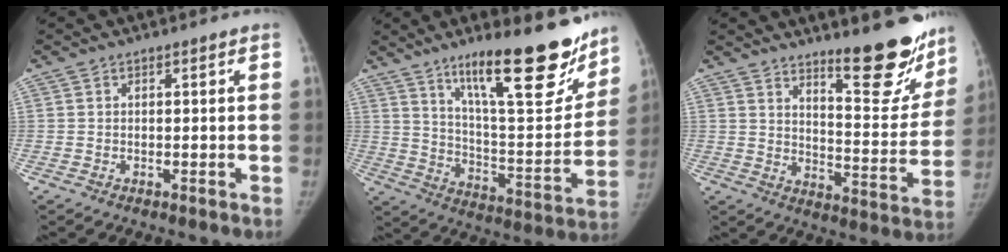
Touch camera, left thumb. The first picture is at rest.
{"total": 24.9, "force": [16.3, 6.8, 17.6], "torque": [-0.217, -0.087, 0.258]}
{"total": 17.2, "force": [12.7, 4.5, 10.7], "torque": [-0.093, -0.113, 0.181]}